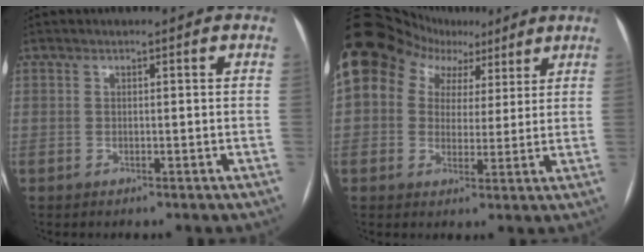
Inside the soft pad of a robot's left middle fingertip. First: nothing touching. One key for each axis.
{"total": 15.0, "fx": 7.7, "fy": 11.0, "fz": 6.8, "tx": -0.130, "ty": 0.073, "tz": 0.129}